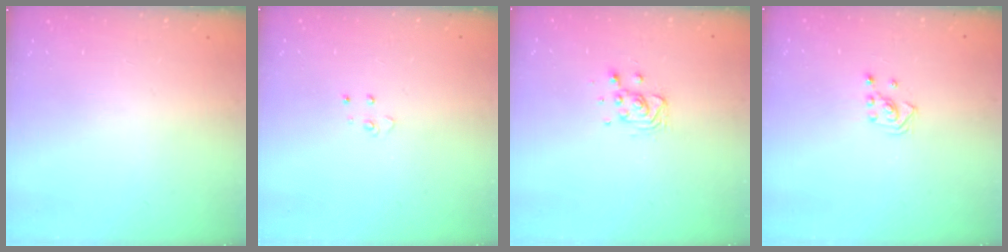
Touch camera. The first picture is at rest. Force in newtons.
{"total": 3.6, "press": 3.6, "slide": 0.4}
{"total": 8.3, "press": 8.0, "slide": 2.1}
{"total": 2.6, "press": 2.6, "slide": 0.3}